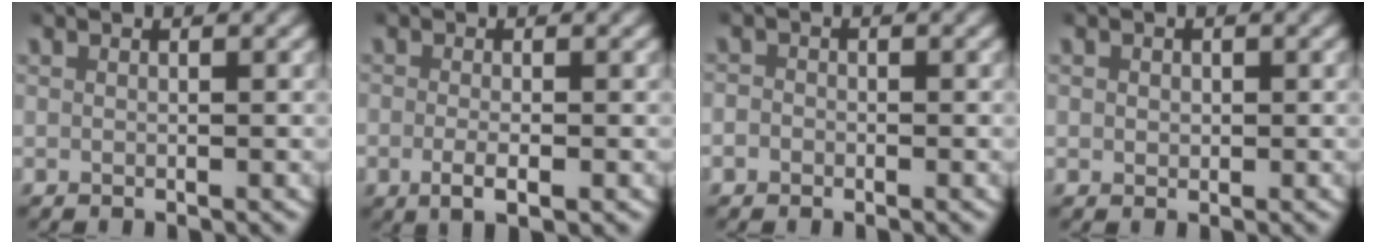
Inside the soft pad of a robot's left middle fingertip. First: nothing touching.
{"total": 2.4, "force": [-1.1, 0.8, 2.0], "torque": [-0.043, -0.006, -0.016]}
{"total": 1.5, "force": [-0.7, 1.3, 0.1], "torque": [-0.003, -0.005, -0.016]}
{"total": 1.1, "force": [0.2, 1.0, 0.3], "torque": [-0.010, -0.004, 0.004]}